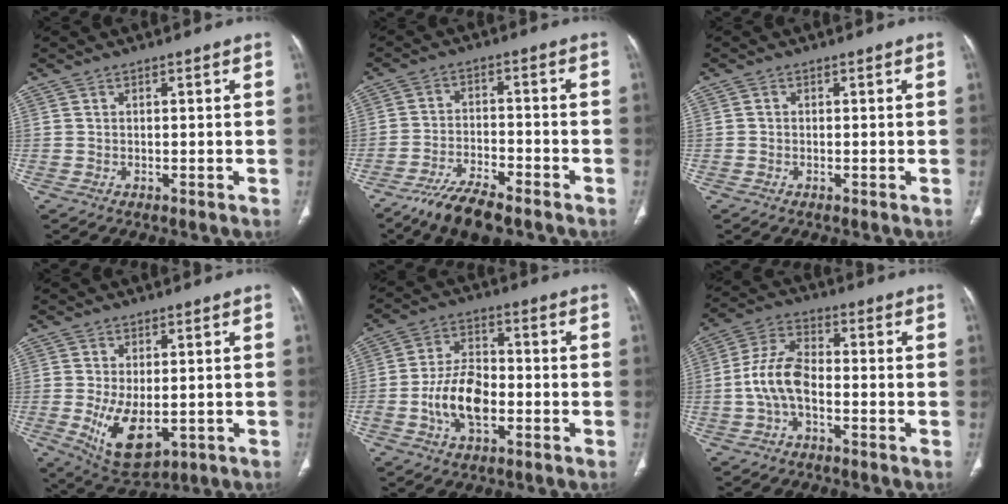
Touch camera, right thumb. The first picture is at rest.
{"total": 9.1, "force": [-6.9, 2.8, 5.2], "torque": [-0.100, 0.028, -0.126]}
{"total": 0.5, "force": [-0.1, 0.5, 0.2], "torque": [-0.004, 0.002, -0.004]}
{"total": 9.8, "force": [-1.9, 5.2, 8.1], "torque": [-0.135, -0.019, -0.012]}
{"total": 10.5, "force": [-2.9, 5.9, 8.2], "torque": [-0.147, 0.022, -0.056]}
{"total": 9.1, "force": [-2.1, 4.9, 7.3], "torque": [-0.155, 0.032, -0.046]}